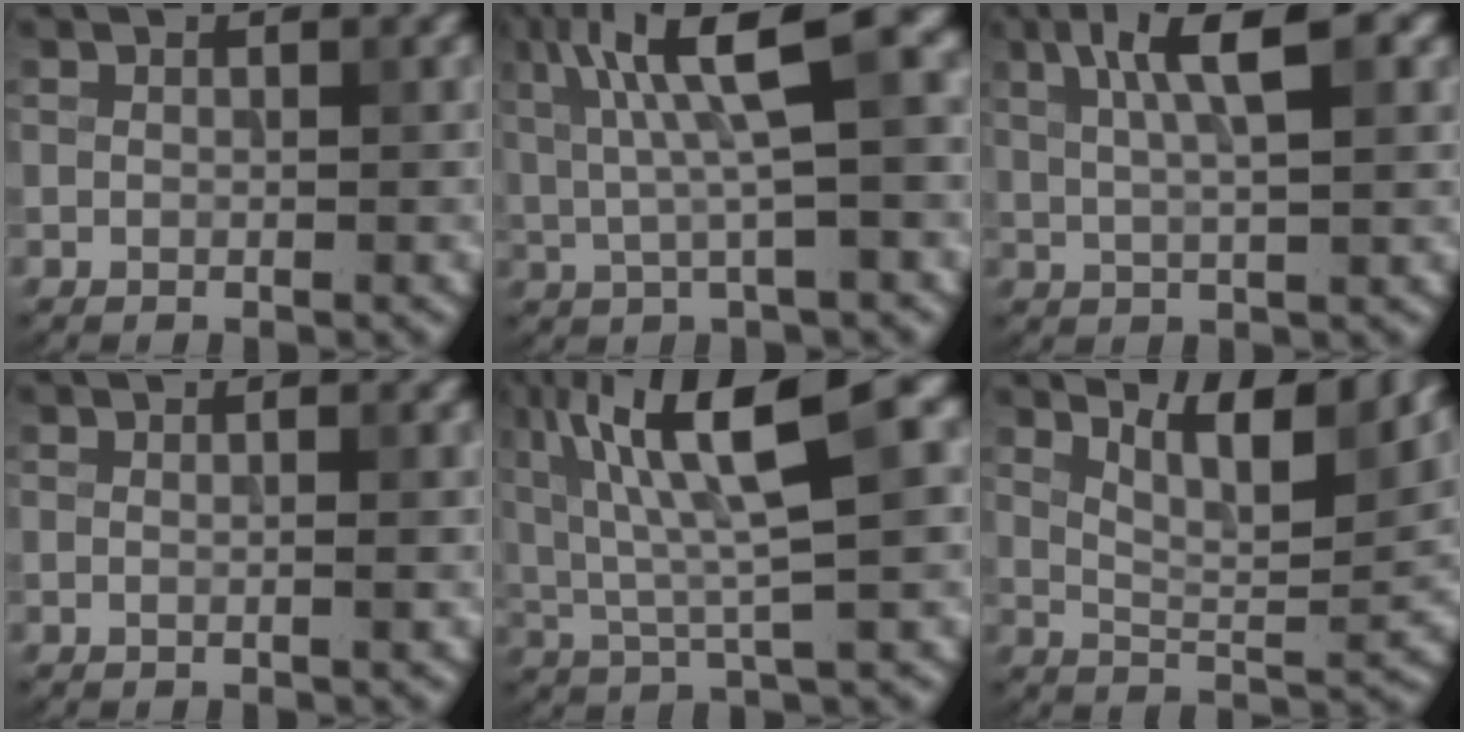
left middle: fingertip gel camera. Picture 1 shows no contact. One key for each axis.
{"total": 9.7, "fx": 3.0, "fy": 2.2, "fz": 9.0, "tx": -0.166, "ty": 0.015, "tz": 0.057}
{"total": 6.4, "fx": 2.3, "fy": 1.7, "fz": 5.7, "tx": -0.091, "ty": 0.010, "tz": 0.035}
{"total": 1.1, "fx": 0.1, "fy": 0.3, "fz": 1.0, "tx": -0.012, "ty": 0.001, "tz": -0.003}
{"total": 11.0, "fx": 3.9, "fy": 2.4, "fz": 9.9, "tx": -0.181, "ty": 0.018, "tz": 0.075}
{"total": 7.4, "fx": 4.9, "fy": 1.8, "fz": 5.2, "tx": -0.081, "ty": 0.003, "tz": 0.079}